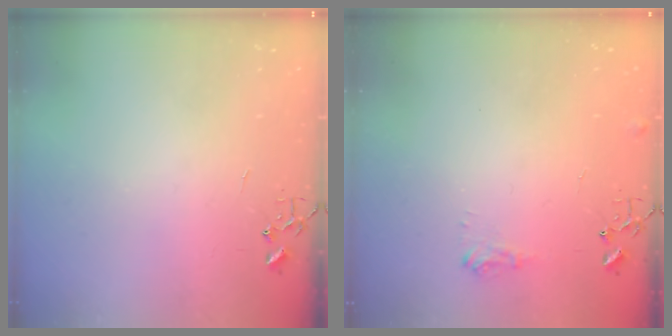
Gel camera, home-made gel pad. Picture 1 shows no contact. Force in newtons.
{"total": 6.7, "press": 6.7, "slide": 0.8}